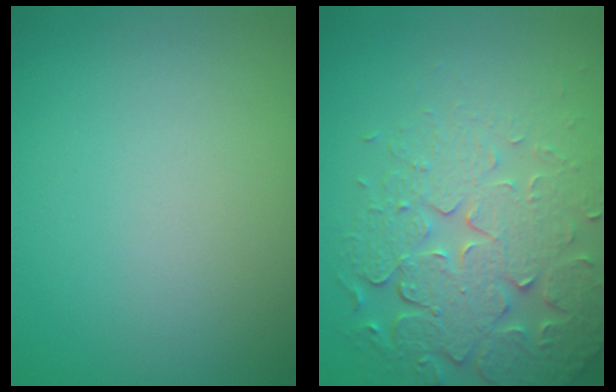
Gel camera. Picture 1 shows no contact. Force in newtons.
{"total": 7.6, "press": 5.5, "slide": 5.2}